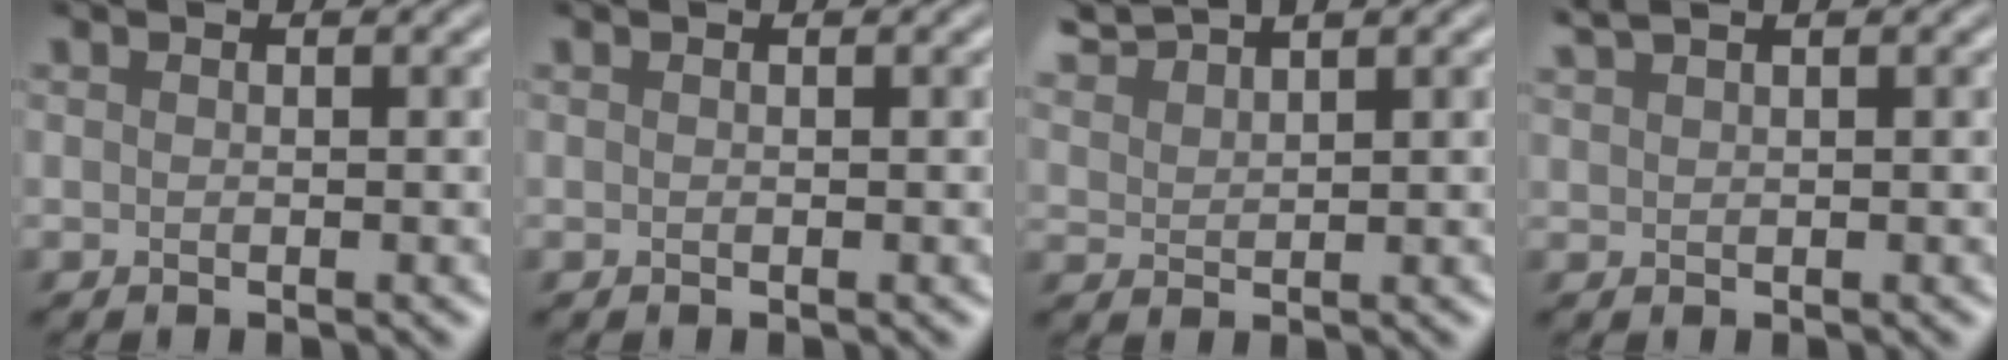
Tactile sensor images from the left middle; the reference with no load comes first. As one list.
[{"total": 0.0}, {"total": 2.3, "force": [1.9, -1.0, -0.8], "torque": [-0.012, 0.000, 0.081]}, {"total": 1.3, "force": [1.2, -0.4, 0.1], "torque": [-0.015, 0.003, 0.038]}]